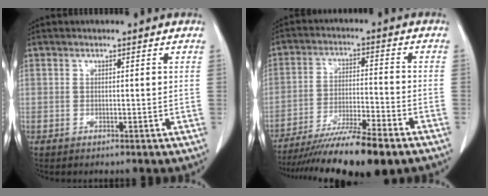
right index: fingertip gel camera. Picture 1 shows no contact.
{"total": 15.4, "force": [-12.3, 0.6, 9.2], "torque": [-0.154, -0.031, -0.202]}